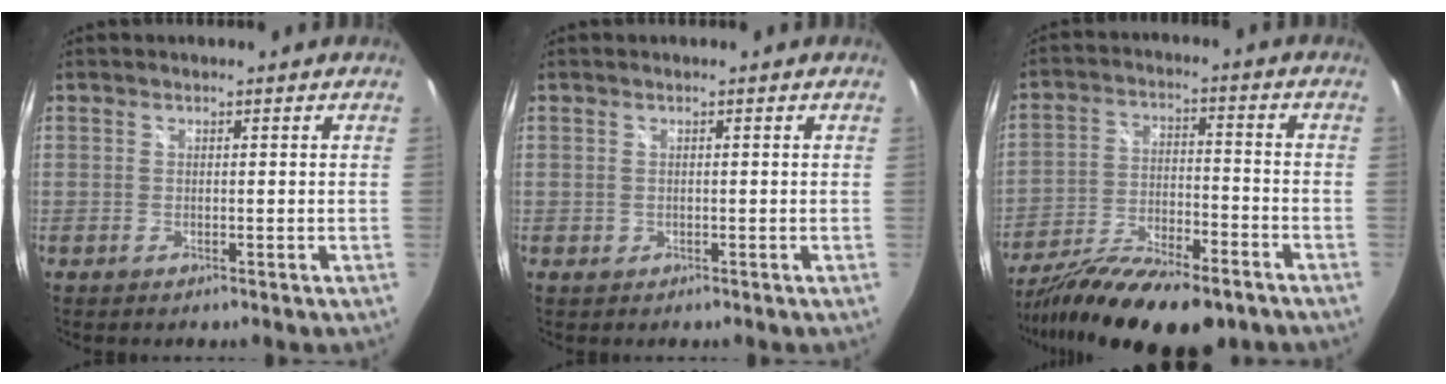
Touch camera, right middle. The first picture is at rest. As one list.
[{"total": 0.7, "force": [-0.2, 0.7, 0.1], "torque": [0.000, -0.003, -0.002]}, {"total": 20.3, "force": [-15.5, 5.8, 11.8], "torque": [-0.224, -0.049, -0.252]}]